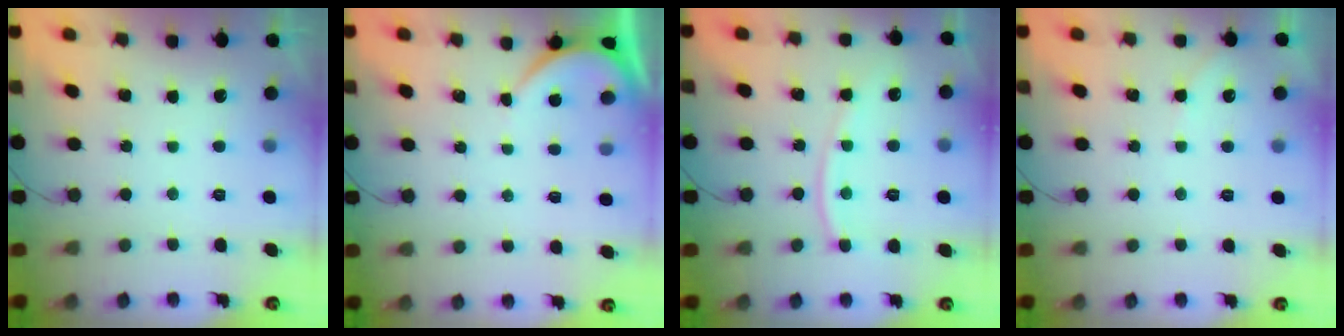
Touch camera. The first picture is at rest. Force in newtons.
{"total": 2.4, "press": 2.4, "slide": 0.2}
{"total": 10.7, "press": 10.6, "slide": 1.1}
{"total": 3.5, "press": 3.4, "slide": 0.6}